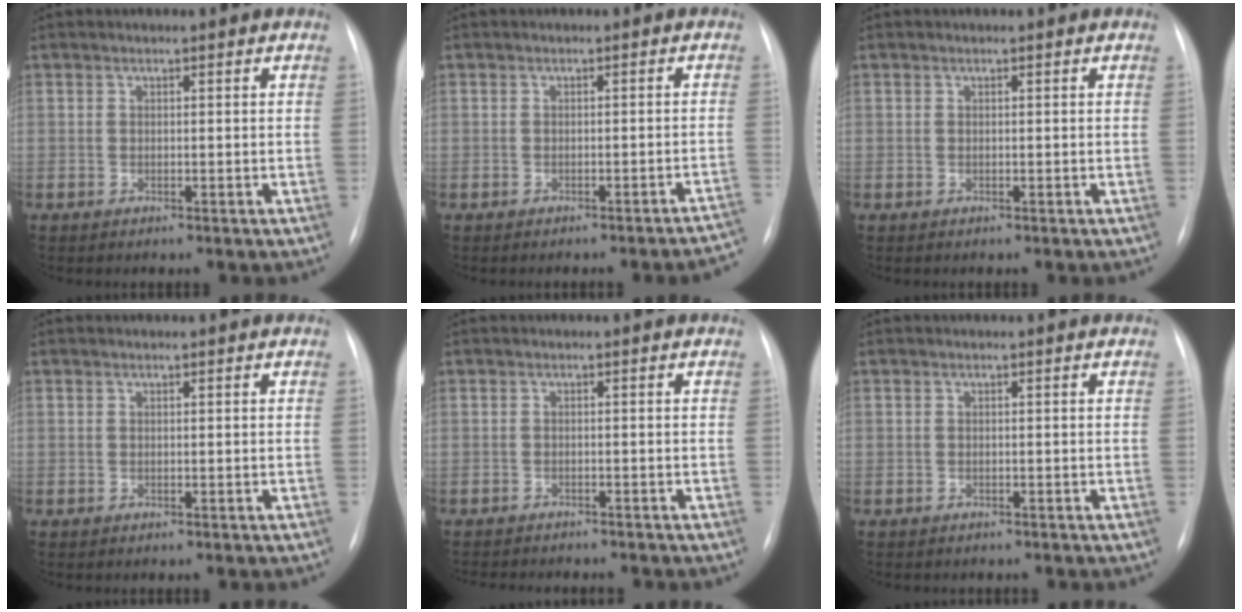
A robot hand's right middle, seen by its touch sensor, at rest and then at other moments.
{"total": 6.8, "force": [-6.4, -0.4, 2.0], "torque": [-0.001, 0.005, -0.066]}
{"total": 0.0}
{"total": 0.0}
{"total": 9.2, "force": [-8.4, 2.0, 3.2], "torque": [-0.043, -0.005, -0.104]}
{"total": 2.1, "force": [-1.8, 1.0, 0.5], "torque": [-0.010, -0.001, -0.021]}